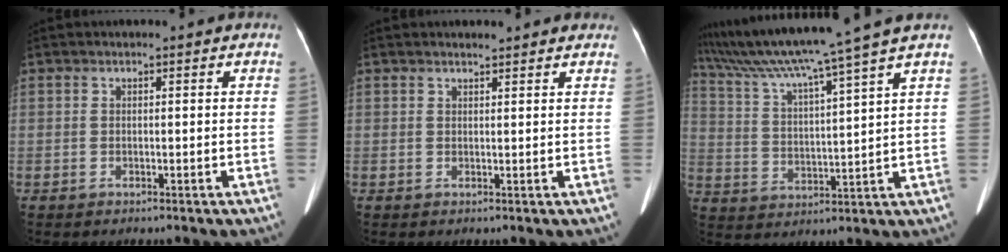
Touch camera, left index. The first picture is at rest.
{"total": 2.0, "force": [1.8, 0.6, 0.5], "torque": [-0.009, 0.009, 0.022]}
{"total": 14.9, "force": [12.3, -3.1, 7.8], "torque": [-0.140, -0.006, 0.203]}